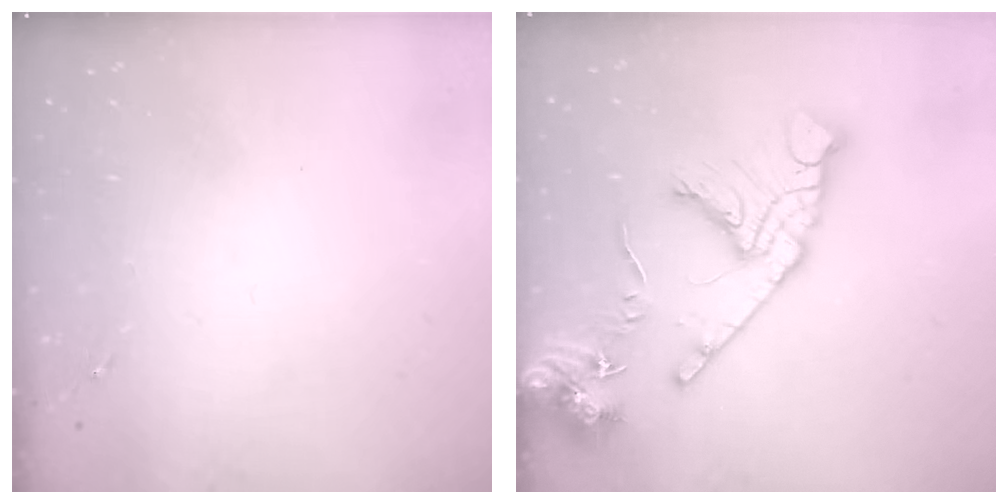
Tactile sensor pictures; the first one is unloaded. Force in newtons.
{"total": 18.2, "press": 18.0, "slide": 2.5}